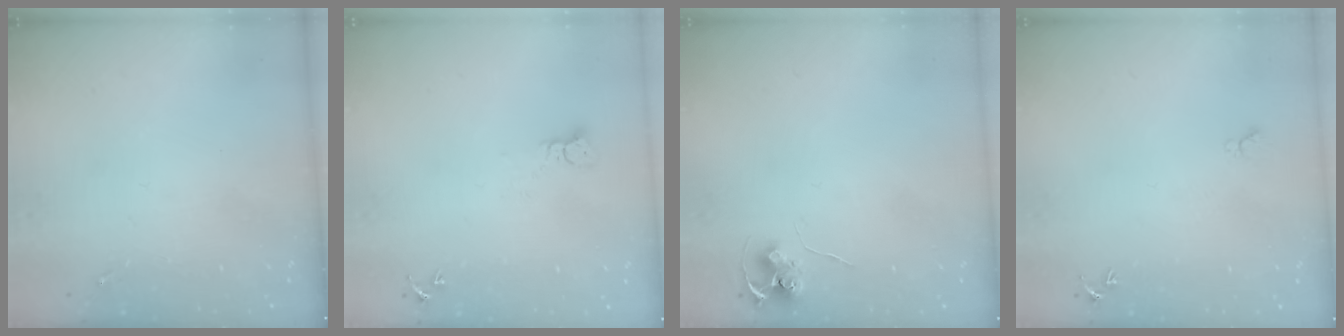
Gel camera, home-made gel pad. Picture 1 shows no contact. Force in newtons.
{"total": 3.3, "press": 3.3, "slide": 0.1}
{"total": 6.9, "press": 6.9, "slide": 0.5}
{"total": 4.8, "press": 4.8, "slide": 0.6}